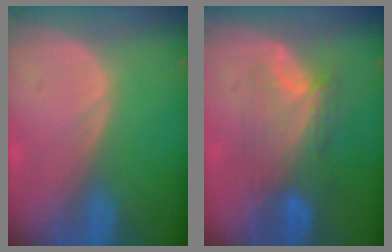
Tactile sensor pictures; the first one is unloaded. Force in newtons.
{"total": 7.6, "press": 7.3, "slide": 2.3}